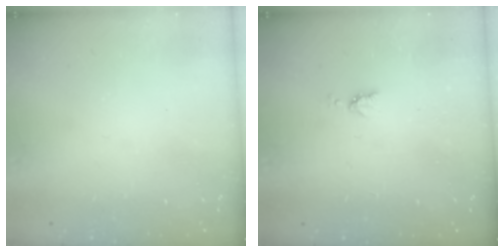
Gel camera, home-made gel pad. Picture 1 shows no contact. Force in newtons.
{"total": 5.2, "press": 5.1, "slide": 0.8}